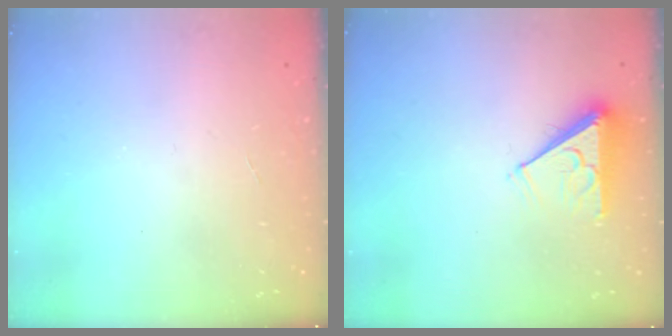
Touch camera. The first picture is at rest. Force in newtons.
{"total": 6.0, "press": 6.0, "slide": 0.9}